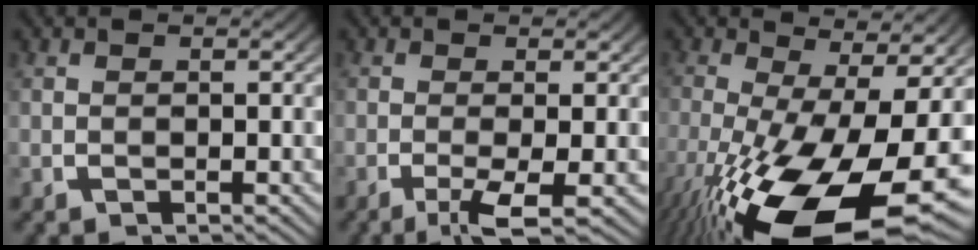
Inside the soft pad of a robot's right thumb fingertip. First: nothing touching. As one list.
[{"total": 3.4, "force": [-1.4, 1.2, 2.9], "torque": [-0.060, -0.014, -0.021]}, {"total": 16.6, "force": [-4.2, 8.5, 13.6], "torque": [-0.246, -0.069, -0.024]}]